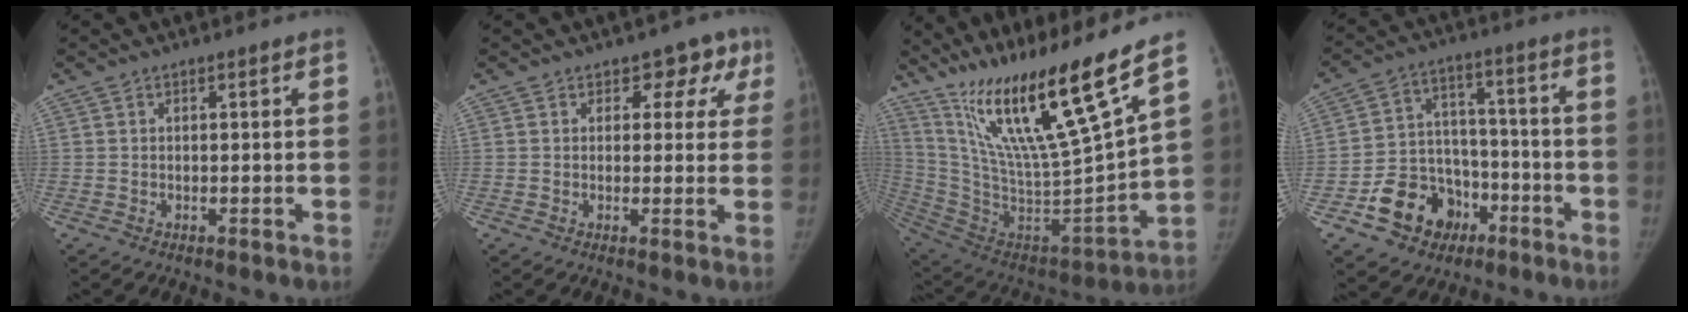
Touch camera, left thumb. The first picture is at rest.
{"total": 5.5, "force": [2.9, 4.2, 2.1], "torque": [0.020, -0.006, 0.021]}
{"total": 26.2, "force": [16.5, 2.4, 20.2], "torque": [-0.332, -0.071, 0.305]}
{"total": 13.9, "force": [-6.9, 10.9, 5.3], "torque": [-0.046, 0.065, -0.104]}